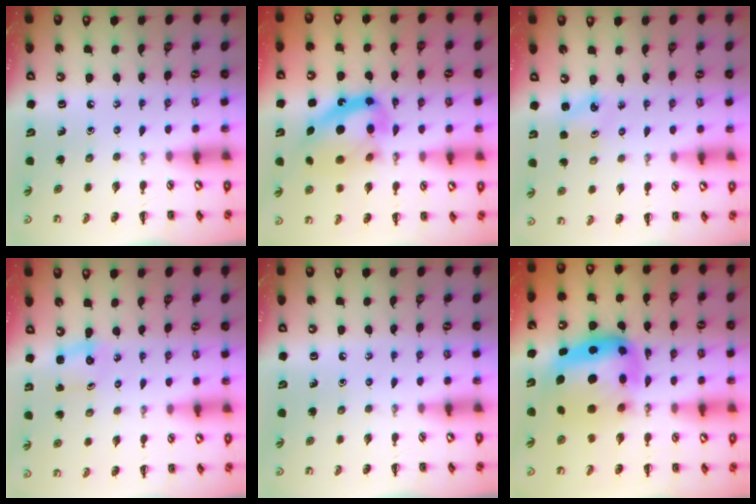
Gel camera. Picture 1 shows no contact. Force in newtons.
{"total": 14.3, "press": 13.9, "slide": 3.6}
{"total": 2.0, "press": 2.0, "slide": 0.5}
{"total": 1.8, "press": 1.7, "slide": 0.6}
{"total": 0.0}
{"total": 11.2, "press": 10.8, "slide": 3.1}